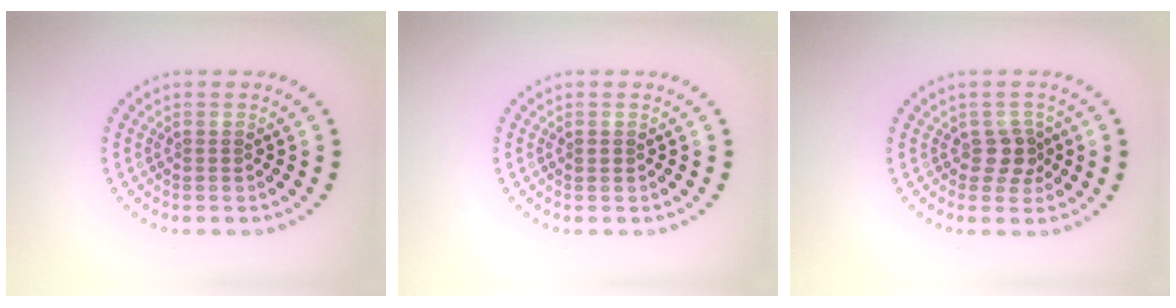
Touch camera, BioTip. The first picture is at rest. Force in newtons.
{"total": 0.5, "press": 0.5, "slide": 0.0}
{"total": 2.0, "press": 1.6, "slide": 1.1}